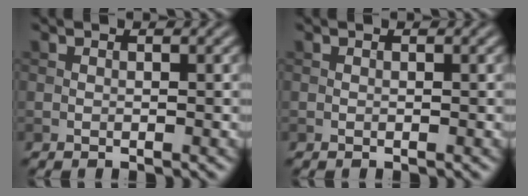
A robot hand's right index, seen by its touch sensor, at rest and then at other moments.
{"total": 0.0}